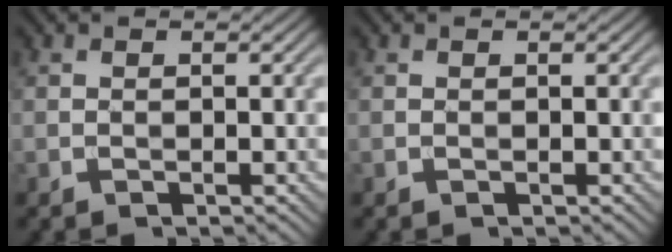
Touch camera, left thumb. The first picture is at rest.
{"total": 0.0}